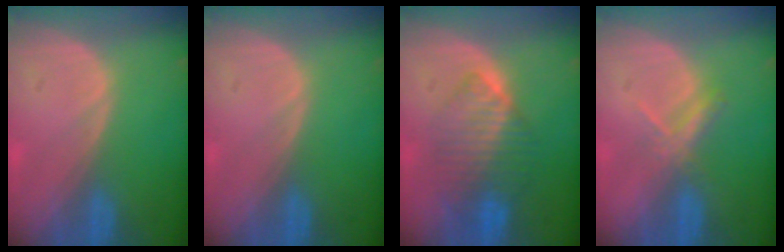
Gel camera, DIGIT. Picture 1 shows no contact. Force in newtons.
{"total": 0.0}
{"total": 7.7, "press": 7.5, "slide": 2.0}
{"total": 3.3, "press": 3.2, "slide": 0.9}